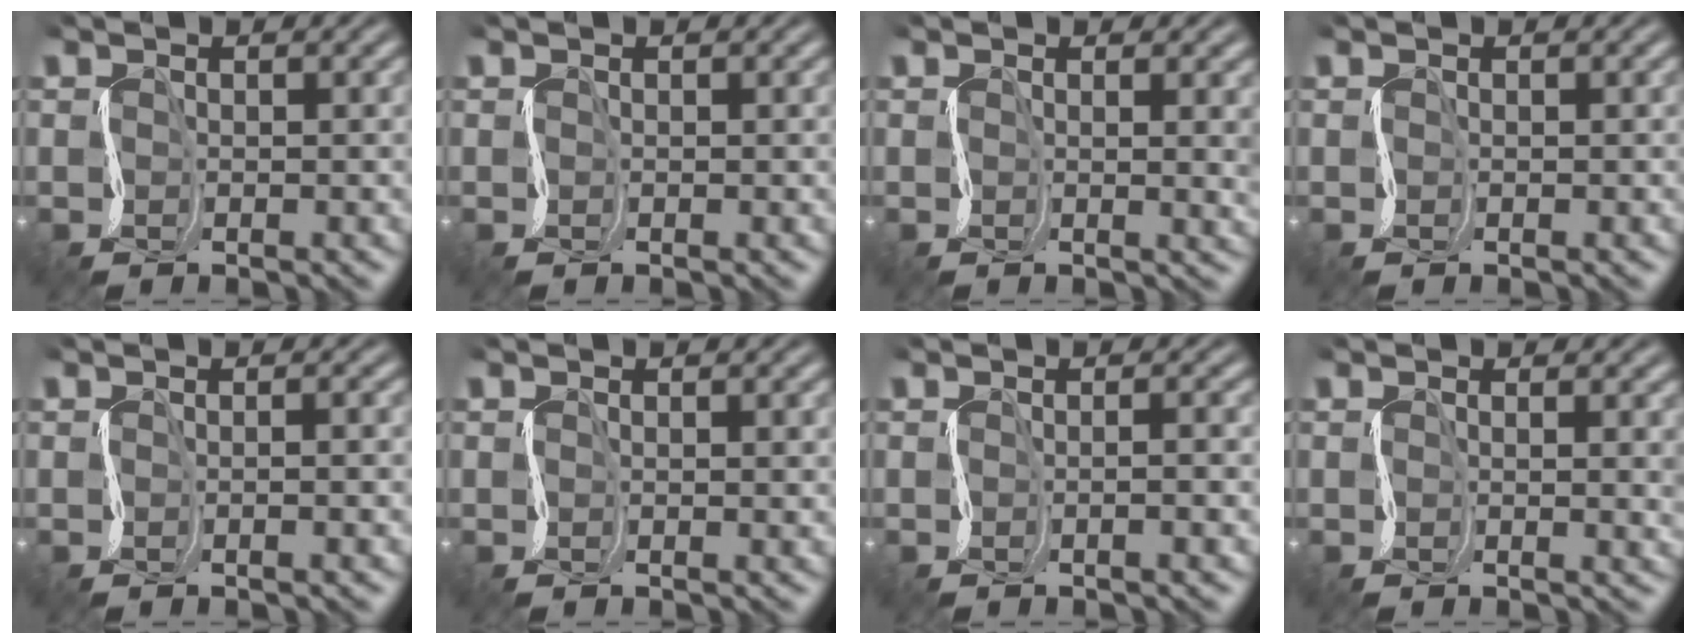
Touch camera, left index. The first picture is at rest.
{"total": 0.0}
{"total": 3.9, "force": [0.9, 1.6, 3.4], "torque": [-0.022, 0.013, 0.009]}
{"total": 0.0}
{"total": 2.1, "force": [0.0, 1.0, 1.9], "torque": [-0.011, 0.005, -0.006]}
{"total": 1.1, "force": [0.7, 0.3, 0.8], "torque": [-0.016, 0.006, 0.010]}
{"total": 2.0, "force": [0.0, 0.8, 1.8], "torque": [-0.009, 0.005, -0.004]}
{"total": 3.0, "force": [0.8, 1.2, 2.6], "torque": [-0.019, 0.010, 0.009]}